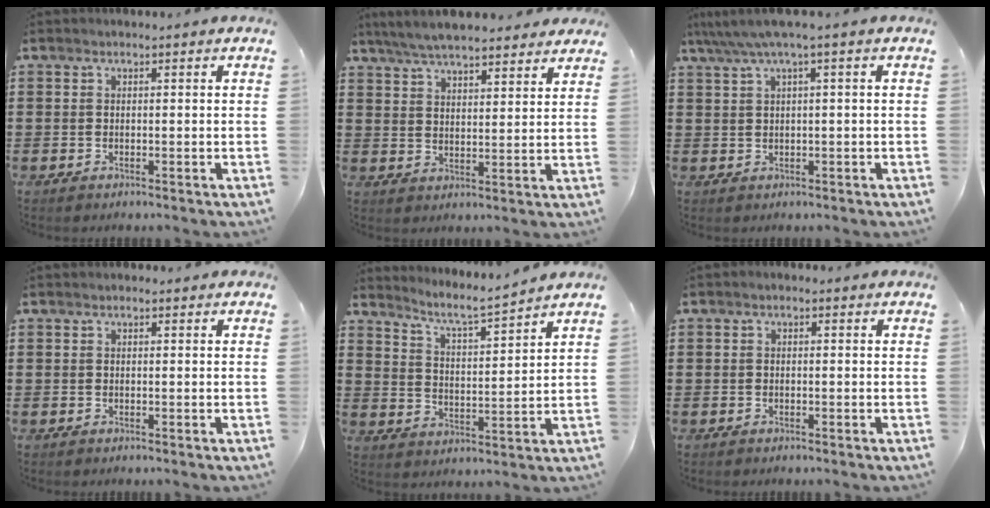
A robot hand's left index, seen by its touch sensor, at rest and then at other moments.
{"total": 6.3, "force": [5.9, 0.9, 2.0], "torque": [-0.059, -0.016, 0.108]}
{"total": 2.7, "force": [0.8, 0.0, 2.6], "torque": [-0.052, -0.003, 0.011]}
{"total": 0.7, "force": [0.5, 0.3, 0.4], "torque": [-0.008, 0.004, 0.009]}
{"total": 5.4, "force": [4.8, -0.1, 2.5], "torque": [-0.069, -0.034, 0.077]}
{"total": 0.6, "force": [0.0, 0.5, 0.4], "torque": [-0.009, 0.004, -0.002]}